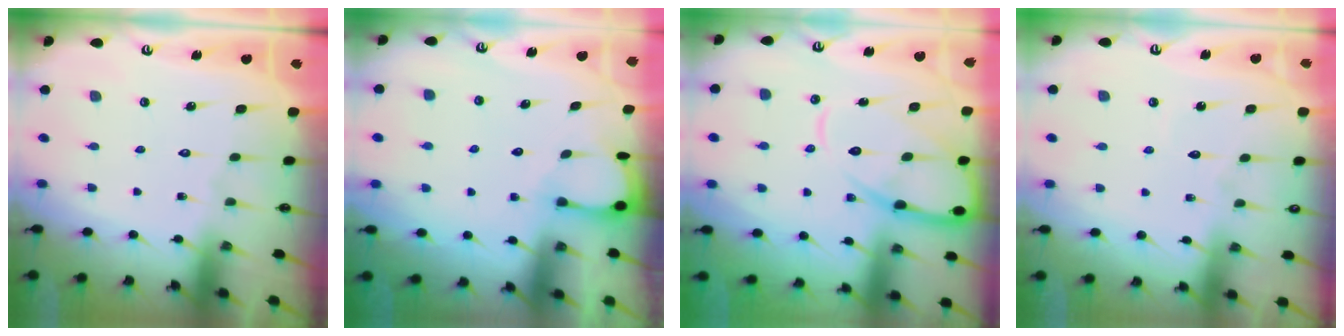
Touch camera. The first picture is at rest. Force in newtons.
{"total": 2.4, "press": 2.3, "slide": 0.4}
{"total": 13.1, "press": 13.1, "slide": 1.1}
{"total": 3.1, "press": 3.1, "slide": 0.3}